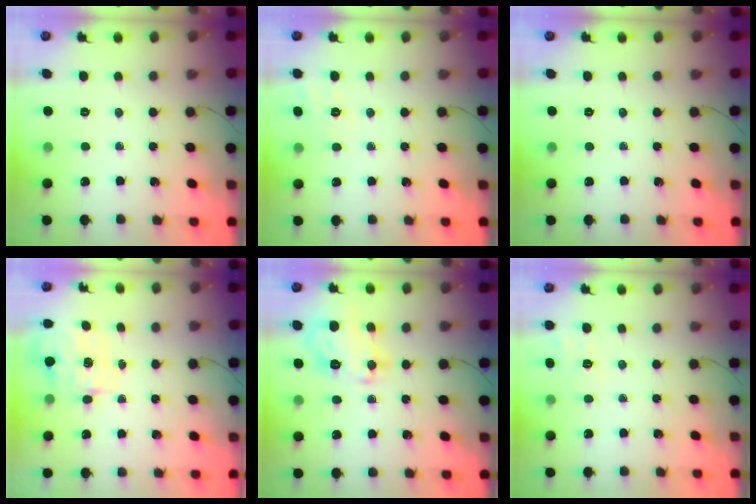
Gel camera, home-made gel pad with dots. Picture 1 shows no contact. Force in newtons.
{"total": 2.0, "press": 0.9, "slide": 1.8}
{"total": 0.0}
{"total": 4.0, "press": 3.9, "slide": 0.9}
{"total": 14.6, "press": 14.5, "slide": 0.9}
{"total": 6.9, "press": 6.5, "slide": 2.2}